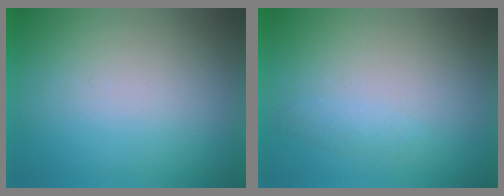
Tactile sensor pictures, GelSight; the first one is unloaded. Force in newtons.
{"total": 1.3}